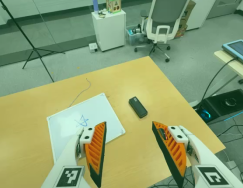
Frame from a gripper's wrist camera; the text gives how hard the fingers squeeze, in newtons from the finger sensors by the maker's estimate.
{"total": 0.0}